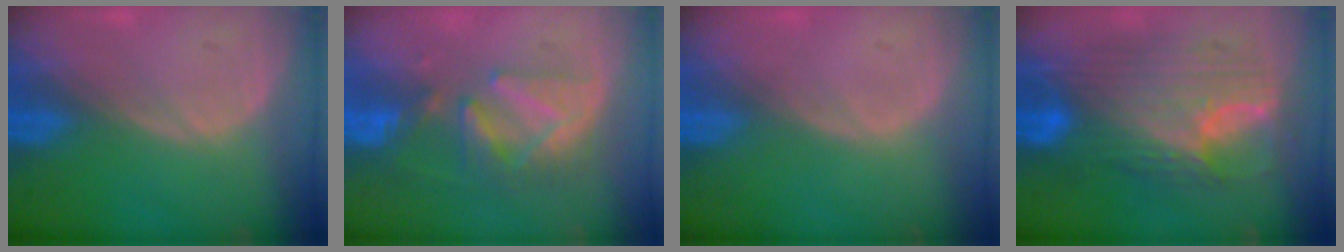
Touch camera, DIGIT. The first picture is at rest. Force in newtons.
{"total": 8.2, "press": 7.5, "slide": 3.1}
{"total": 0.0}
{"total": 11.9, "press": 11.8, "slide": 1.0}